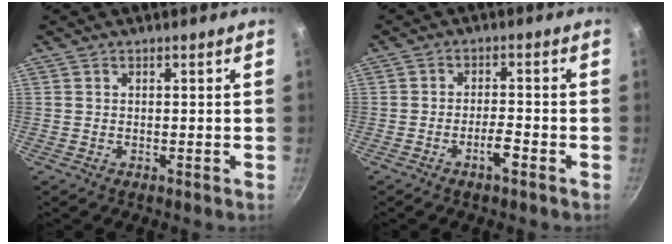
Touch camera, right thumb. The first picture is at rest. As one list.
[{"total": 3.6, "force": [-2.0, 0.8, 2.8], "torque": [-0.048, 0.020, -0.036]}]